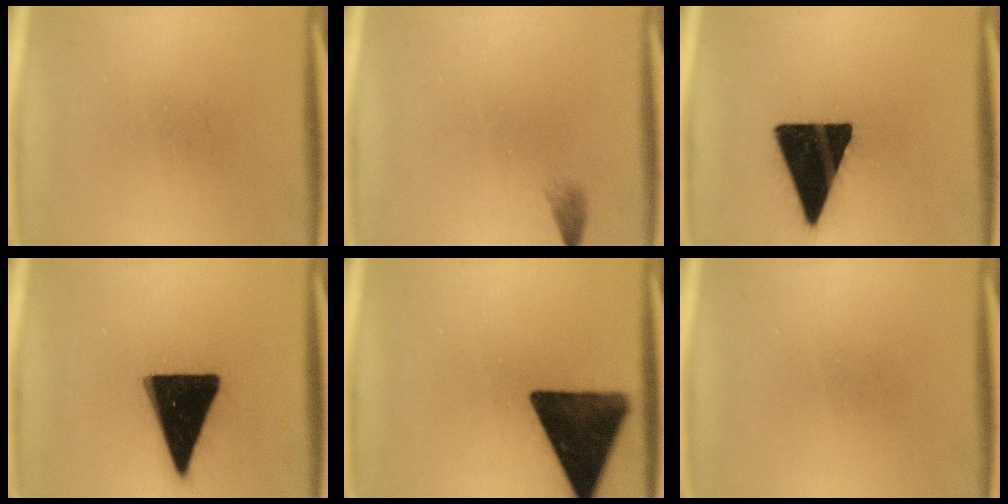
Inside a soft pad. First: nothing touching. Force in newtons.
{"total": 1.0}
{"total": 19.9}
{"total": 19.8}
{"total": 16.0}
{"total": 0.0}